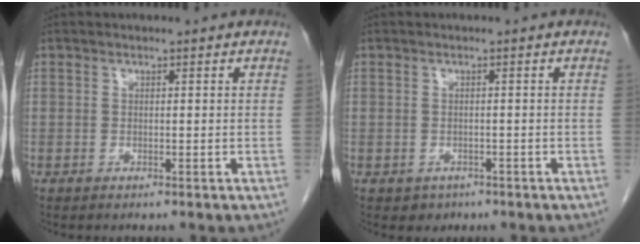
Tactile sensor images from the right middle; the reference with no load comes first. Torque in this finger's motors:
{"motor_torque": [0.23, -0.02, -0.01, -0.01]}